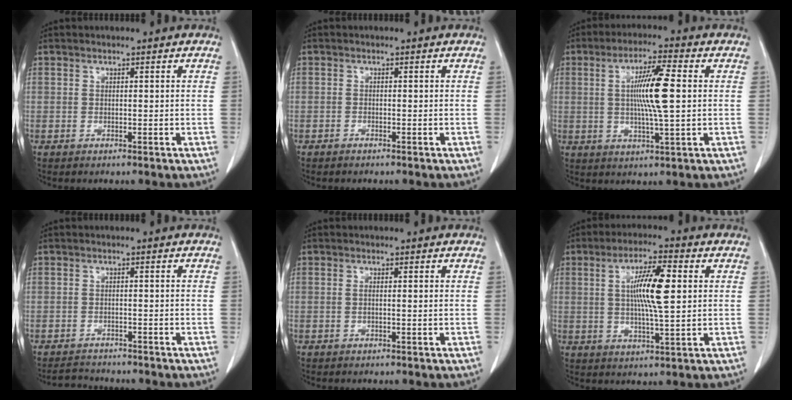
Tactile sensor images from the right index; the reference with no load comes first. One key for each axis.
{"total": 0.5, "fx": -0.5, "fy": 0.1, "fz": 0.2, "tx": -0.007, "ty": -0.001, "tz": -0.010}
{"total": 9.5, "fx": 0.9, "fy": 0.3, "fz": 9.4, "tx": -0.172, "ty": -0.002, "tz": 0.015}
{"total": 3.4, "fx": -3.3, "fy": 0.8, "fz": 0.2, "tx": -0.005, "ty": -0.009, "tz": -0.054}
{"total": 0.9, "fx": 0.1, "fy": 0.1, "fz": 0.9, "tx": -0.018, "ty": 0.001, "tz": 0.004}
{"total": 9.6, "fx": 1.6, "fy": 1.0, "fz": 9.4, "tx": -0.172, "ty": 0.001, "tz": 0.028}